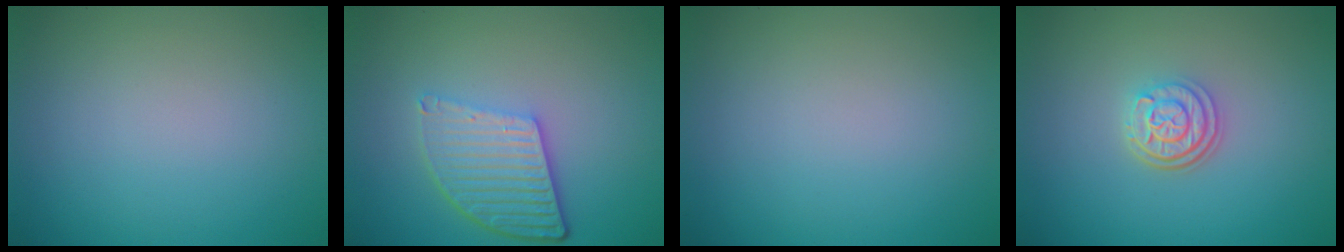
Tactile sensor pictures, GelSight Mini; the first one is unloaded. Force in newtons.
{"total": 5.4, "press": 3.9, "slide": 3.8}
{"total": 0.0}
{"total": 3.1, "press": 2.5, "slide": 1.8}